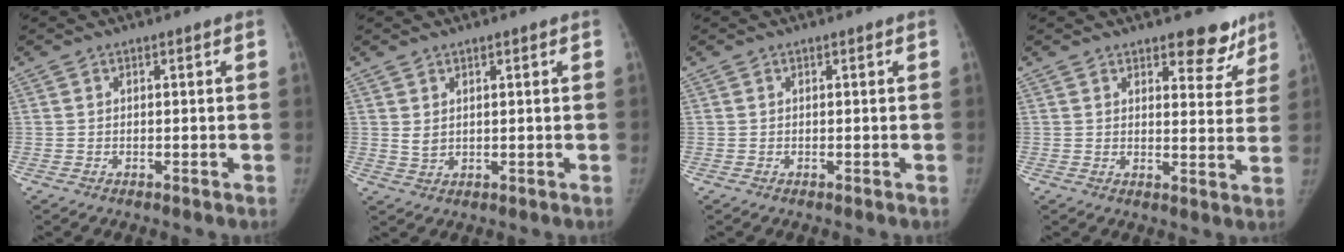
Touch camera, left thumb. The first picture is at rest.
{"total": 2.1, "force": [1.0, 1.3, 1.3], "torque": [-0.016, -0.011, 0.026]}
{"total": 0.0}
{"total": 7.2, "force": [5.4, 3.3, 3.4], "torque": [0.002, -0.035, 0.069]}